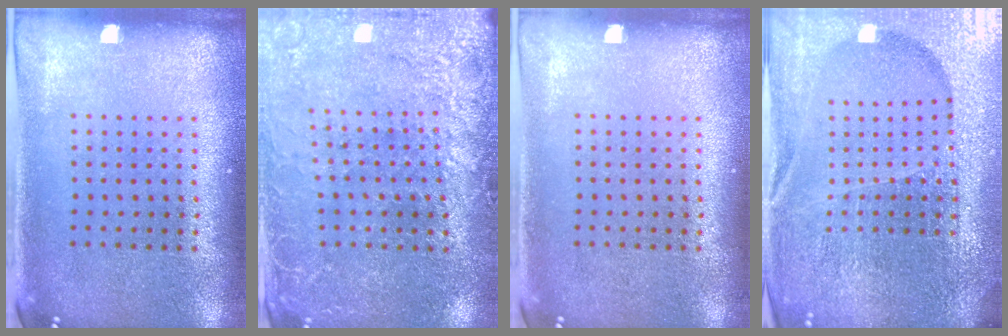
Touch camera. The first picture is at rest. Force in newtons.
{"total": 2.9, "press": 2.8, "slide": 0.4}
{"total": 0.0}
{"total": 6.2, "press": 5.5, "slide": 2.9}